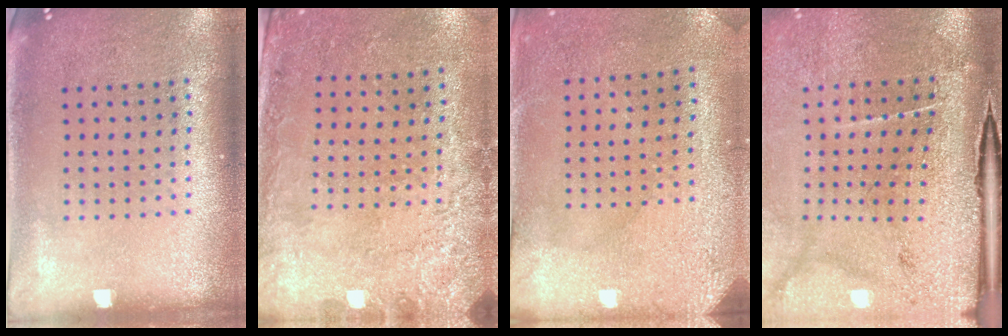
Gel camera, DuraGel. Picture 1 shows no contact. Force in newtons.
{"total": 2.7, "press": 2.1, "slide": 1.6}
{"total": 3.0, "press": 2.5, "slide": 1.7}
{"total": 3.5, "press": 3.2, "slide": 1.4}